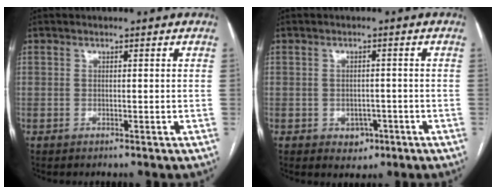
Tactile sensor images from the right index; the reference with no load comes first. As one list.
[{"total": 3.1, "force": [-1.4, 2.4, 1.4], "torque": [-0.010, 0.006, -0.010]}]